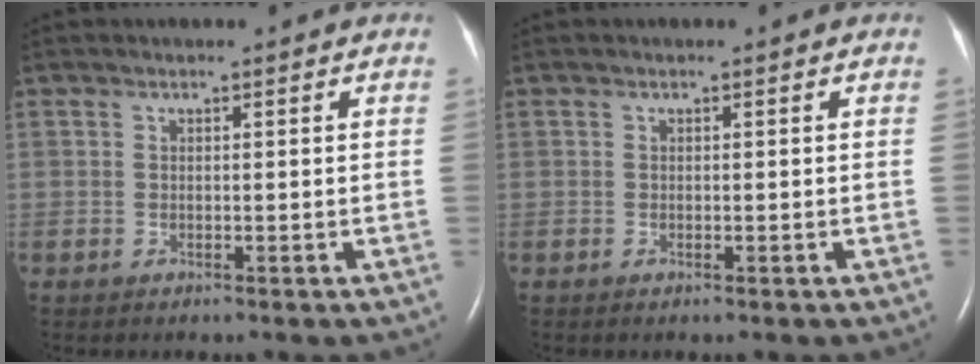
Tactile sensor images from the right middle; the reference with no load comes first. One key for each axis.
{"total": 0.0}